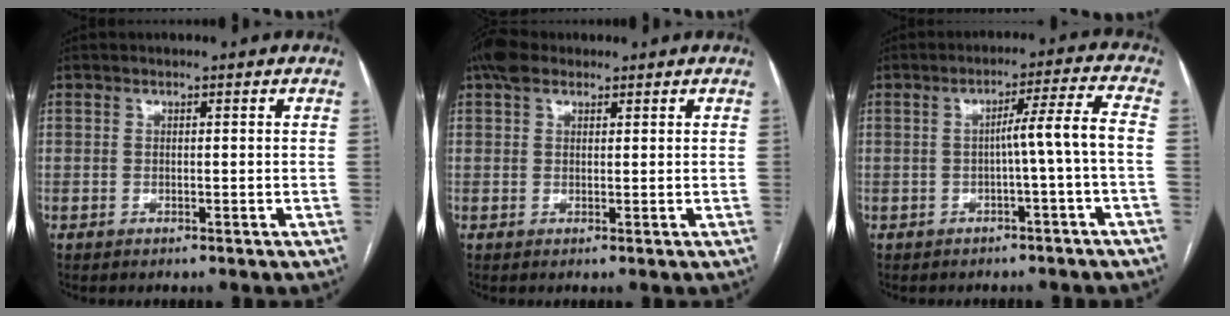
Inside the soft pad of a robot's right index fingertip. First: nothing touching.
{"total": 3.9, "force": [2.7, 2.1, 2.0], "torque": [-0.045, 0.023, 0.052]}
{"total": 5.7, "force": [-1.3, -1.2, 5.5], "torque": [-0.081, 0.017, -0.017]}